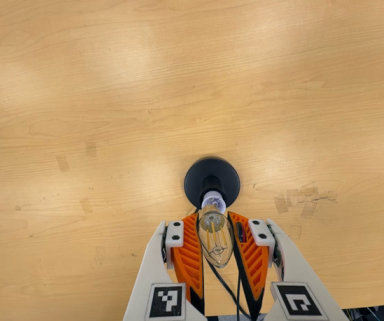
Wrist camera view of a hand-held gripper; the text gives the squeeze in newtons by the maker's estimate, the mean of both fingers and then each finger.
{"total": 19.6, "left": 21.4, "right": 17.9}